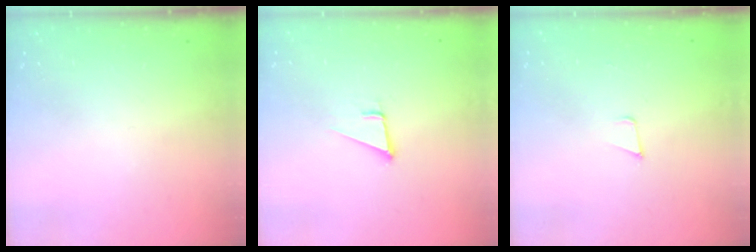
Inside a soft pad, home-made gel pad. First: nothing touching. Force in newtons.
{"total": 3.7, "press": 2.9, "slide": 2.3}
{"total": 3.6, "press": 2.4, "slide": 2.6}